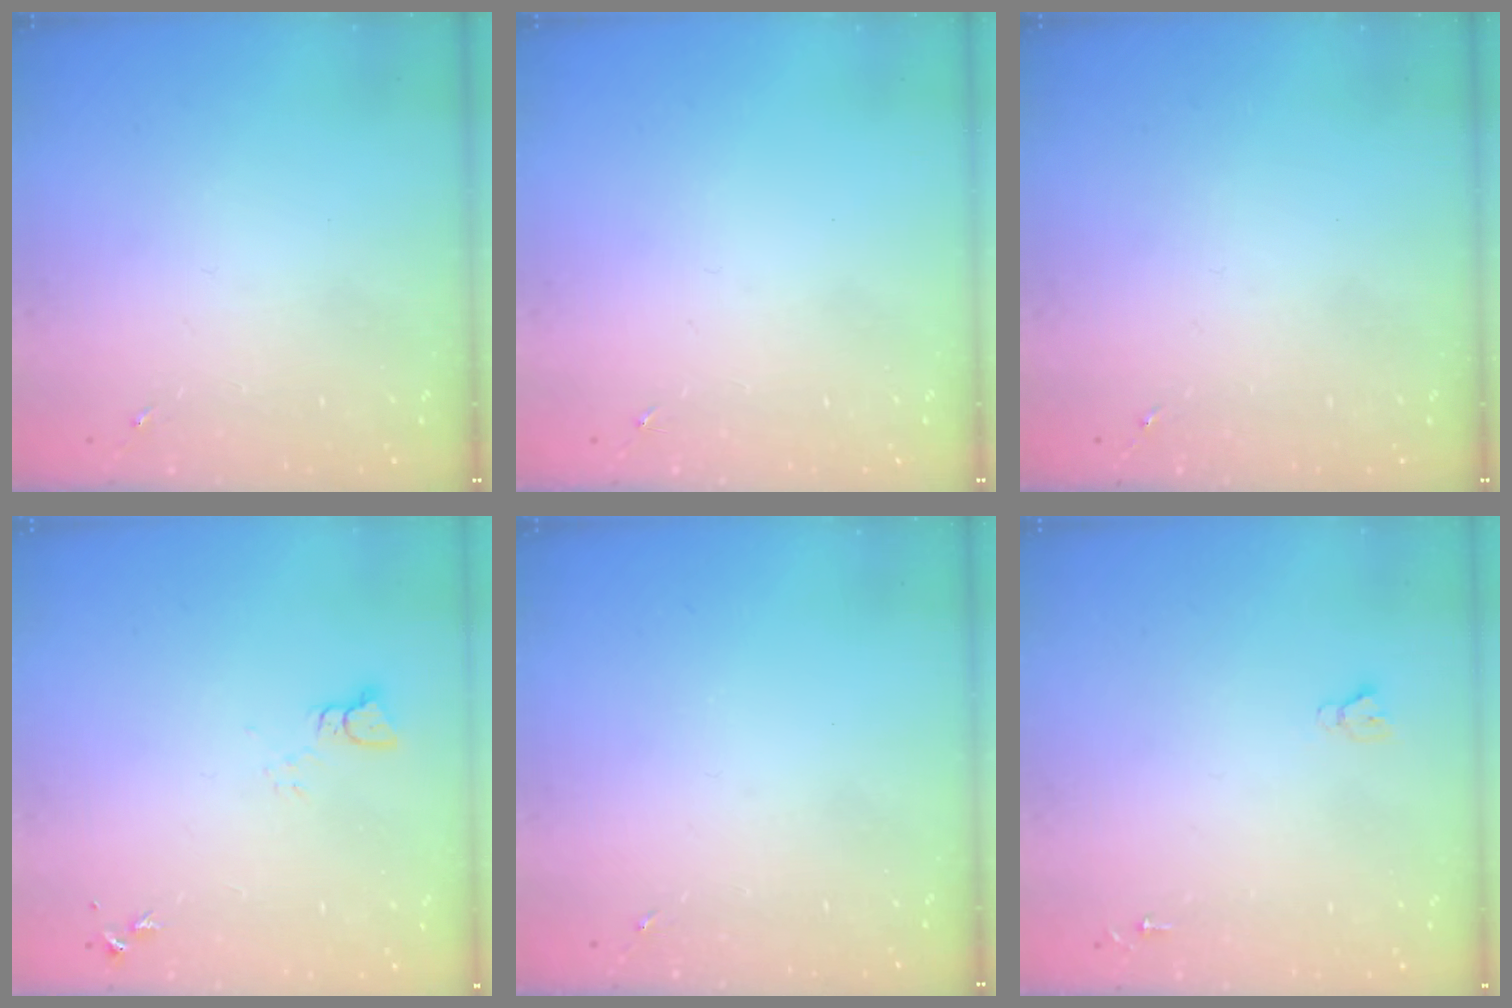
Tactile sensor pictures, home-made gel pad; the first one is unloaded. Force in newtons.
{"total": 0.0}
{"total": 0.0}
{"total": 2.2, "press": 2.2, "slide": 0.2}
{"total": 0.0}
{"total": 2.7, "press": 2.7, "slide": 0.0}